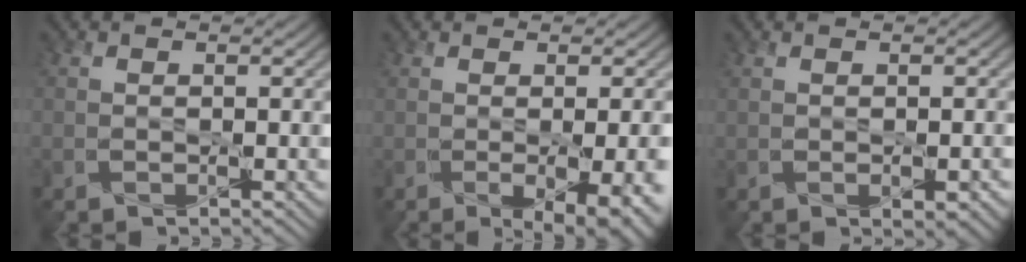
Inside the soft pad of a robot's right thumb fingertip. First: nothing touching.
{"total": 7.5, "force": [-2.1, 2.7, 6.7], "torque": [-0.086, -0.020, -0.001]}
{"total": 2.3, "force": [-0.7, 1.0, 1.9], "torque": [-0.033, -0.009, -0.002]}